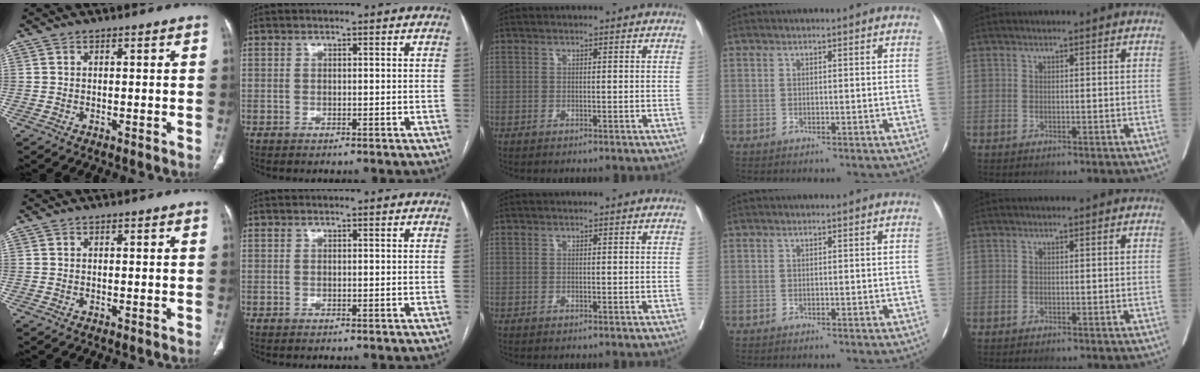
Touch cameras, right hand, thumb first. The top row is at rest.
{}